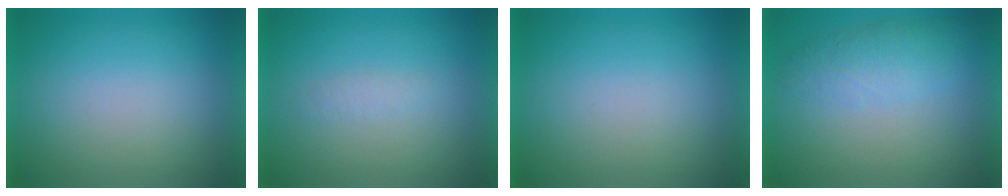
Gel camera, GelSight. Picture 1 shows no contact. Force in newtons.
{"total": 1.3}
{"total": 0.0}
{"total": 3.9}